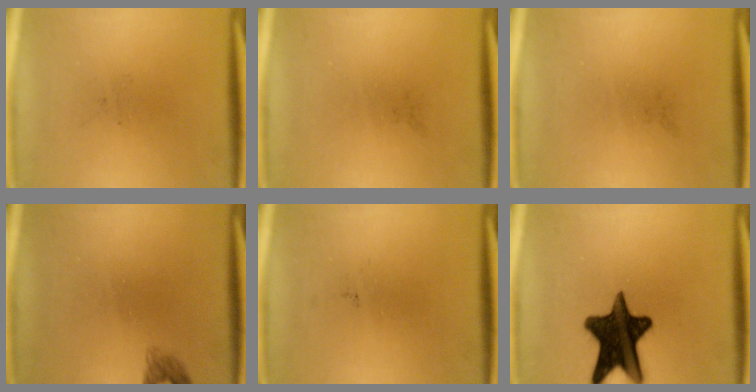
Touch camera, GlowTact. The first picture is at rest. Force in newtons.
{"total": 0.0}
{"total": 0.0}
{"total": 1.4}
{"total": 0.0}
{"total": 15.7}